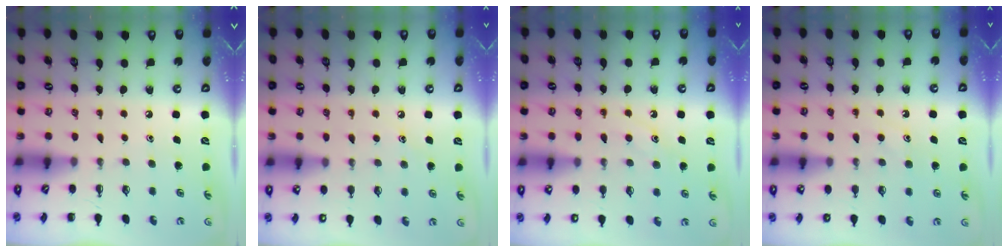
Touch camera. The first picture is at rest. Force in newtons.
{"total": 7.9, "press": 7.8, "slide": 1.7}
{"total": 11.8, "press": 11.7, "slide": 1.1}
{"total": 9.5, "press": 9.5, "slide": 0.7}